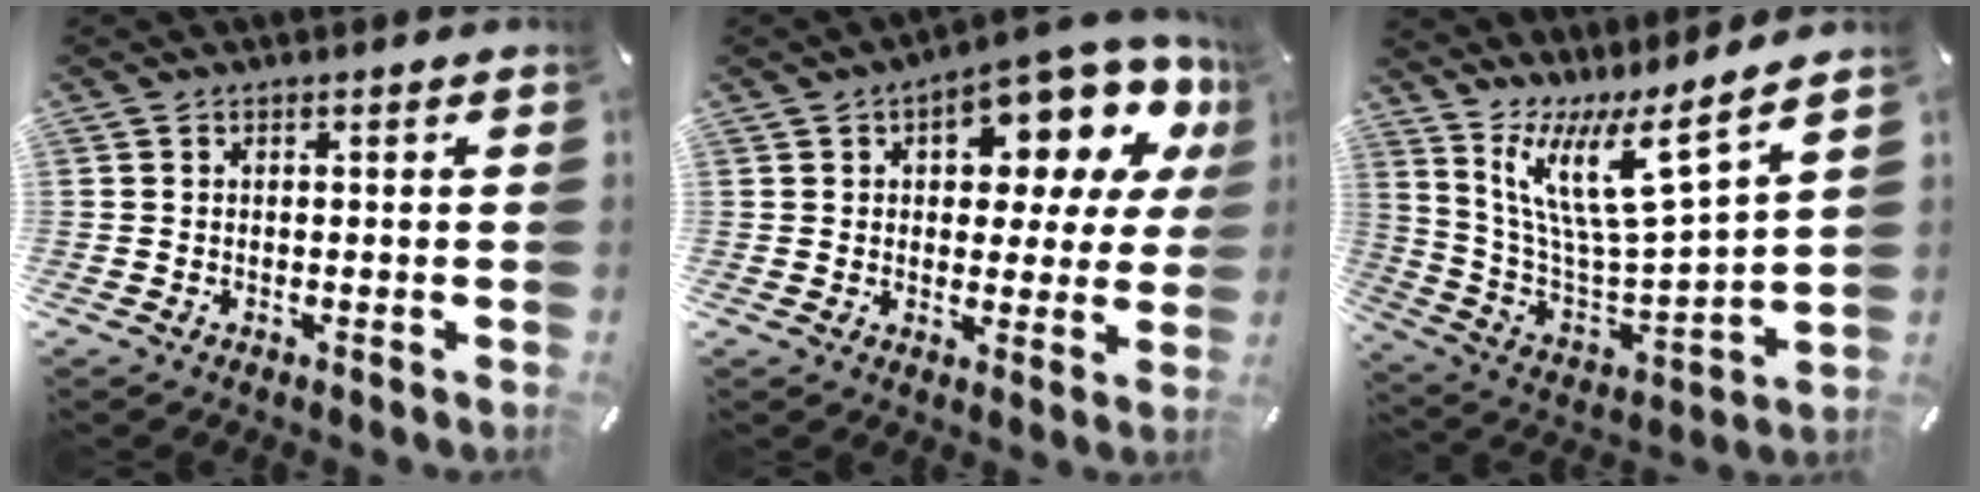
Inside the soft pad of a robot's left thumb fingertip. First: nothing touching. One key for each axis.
{"total": 13.8, "fx": 7.5, "fy": 6.4, "fz": 9.6, "tx": -0.122, "ty": -0.059, "tz": 0.123}
{"total": 15.4, "fx": 10.1, "fy": 3.1, "fz": 11.1, "tx": -0.220, "ty": -0.082, "tz": 0.164}